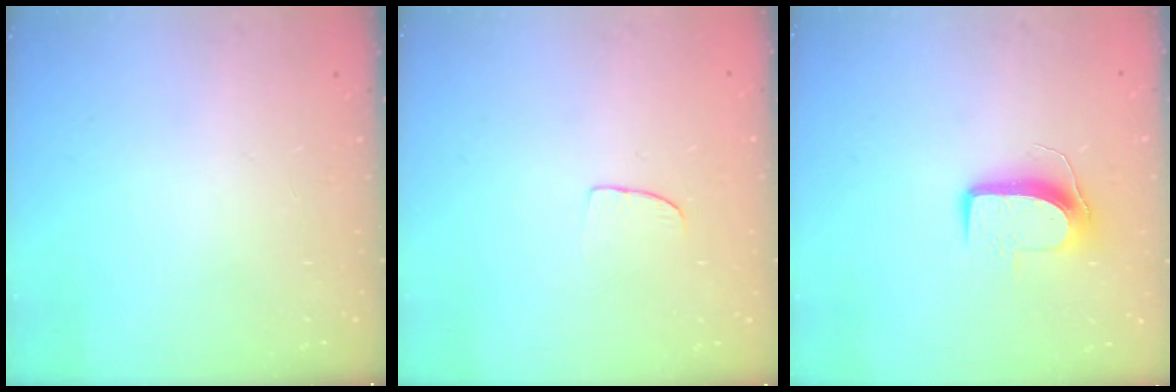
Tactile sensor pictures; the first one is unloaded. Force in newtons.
{"total": 5.4, "press": 5.3, "slide": 0.4}
{"total": 9.4, "press": 9.4, "slide": 0.3}